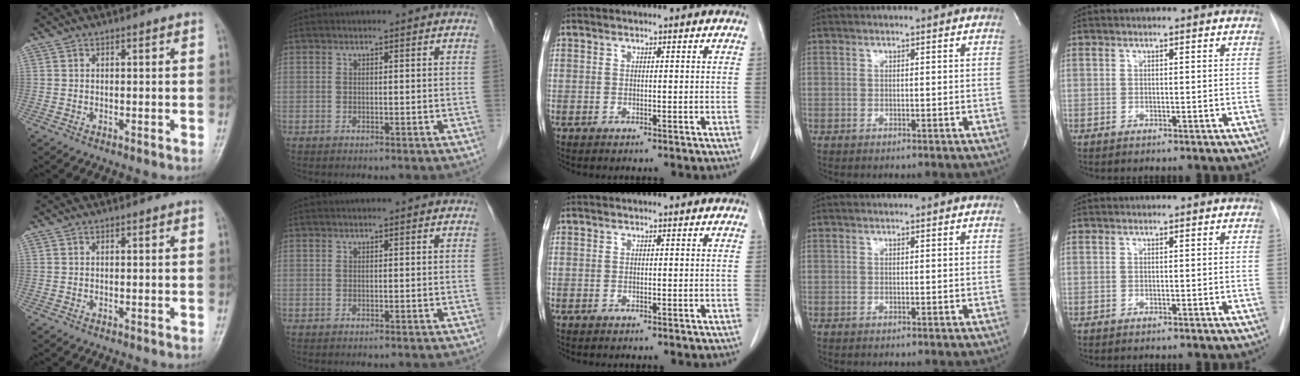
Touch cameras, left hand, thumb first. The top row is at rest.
{}